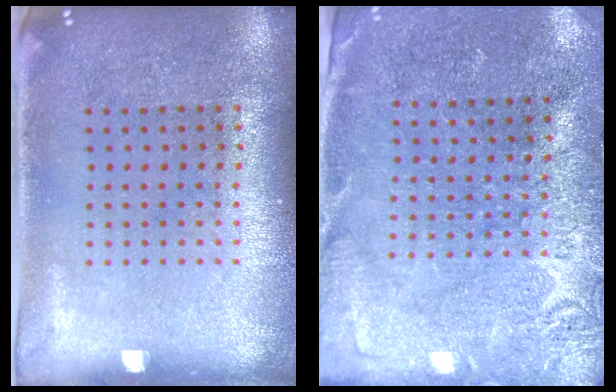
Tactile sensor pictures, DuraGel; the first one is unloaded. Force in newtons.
{"total": 2.8, "press": 2.7, "slide": 0.5}